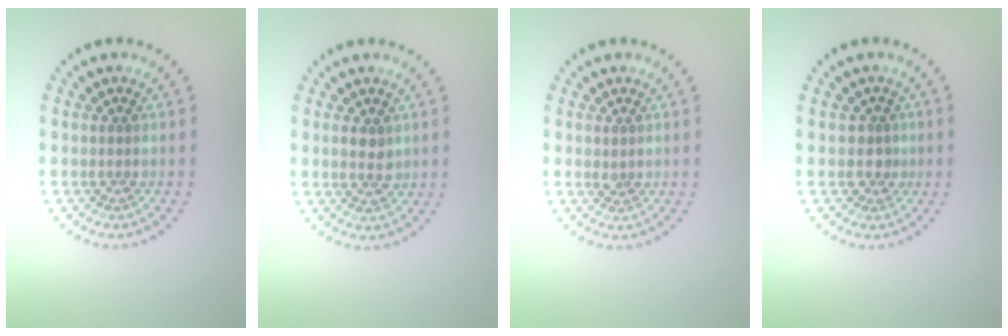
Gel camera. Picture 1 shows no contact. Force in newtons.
{"total": 1.8, "press": 1.8, "slide": 0.1}
{"total": 0.6, "press": 0.5, "slide": 0.3}
{"total": 1.5, "press": 1.2, "slide": 1.0}